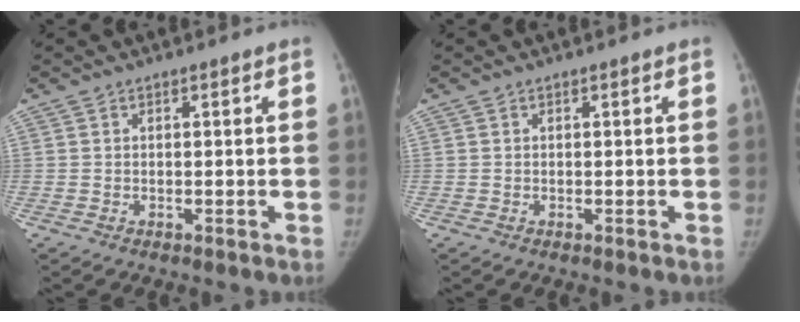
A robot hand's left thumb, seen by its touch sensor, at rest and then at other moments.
{"total": 0.0}